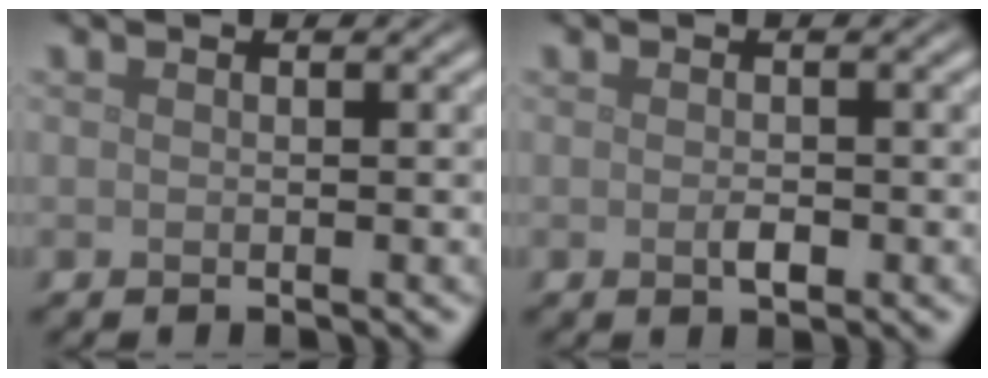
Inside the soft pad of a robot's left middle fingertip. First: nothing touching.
{"total": 1.2, "force": [-0.3, 0.5, 1.0], "torque": [-0.021, -0.001, -0.005]}